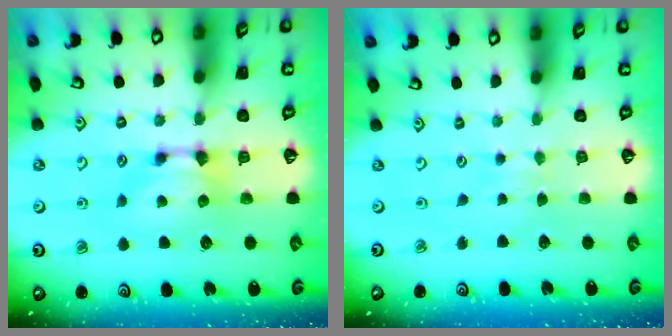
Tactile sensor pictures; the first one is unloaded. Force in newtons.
{"total": 3.3, "press": 3.3, "slide": 0.1}